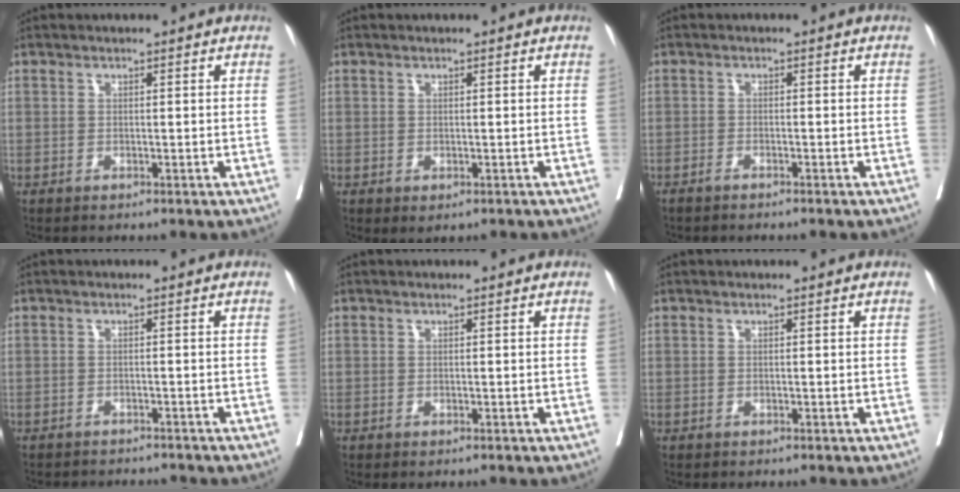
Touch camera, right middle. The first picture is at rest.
{"total": 1.1, "force": [-0.3, 0.6, 0.9], "torque": [-0.012, -0.004, 0.002]}
{"total": 2.2, "force": [-1.9, 0.1, 1.0], "torque": [-0.014, -0.001, -0.026]}
{"total": 6.2, "force": [-6.0, 1.1, 1.3], "torque": [-0.011, -0.008, -0.077]}
{"total": 0.0}
{"total": 0.0}